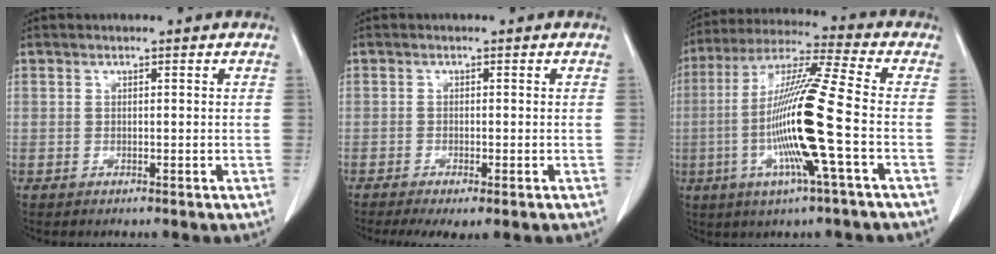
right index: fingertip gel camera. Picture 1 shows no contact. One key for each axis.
{"total": 5.0, "fx": -3.5, "fy": 1.0, "fz": 3.4, "tx": -0.056, "ty": -0.015, "tz": -0.051}
{"total": 16.1, "fx": -3.4, "fy": -1.0, "fz": 15.7, "tx": -0.311, "ty": -0.008, "tz": -0.077}